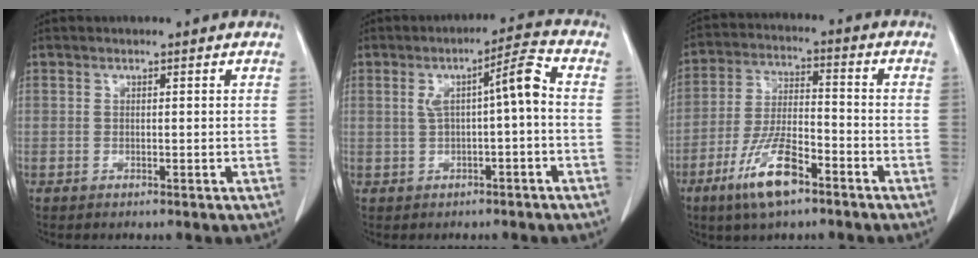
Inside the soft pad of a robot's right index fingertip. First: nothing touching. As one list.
[{"total": 6.1, "force": [0.1, 0.4, 6.1], "torque": [-0.098, 0.023, 0.003]}, {"total": 10.9, "force": [-6.5, 2.9, 8.3], "torque": [-0.167, -0.008, -0.120]}]